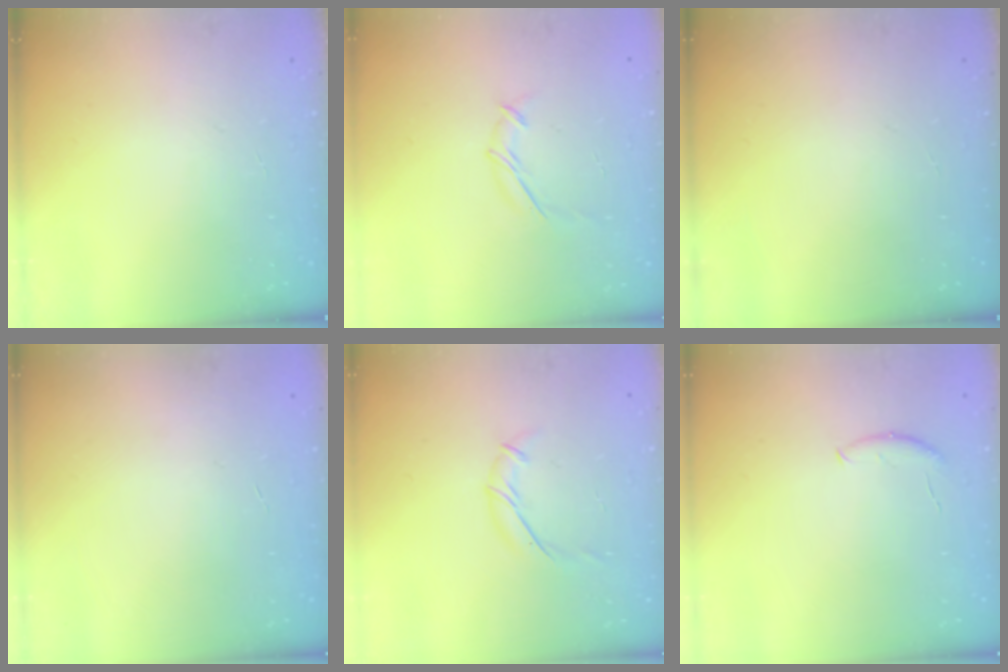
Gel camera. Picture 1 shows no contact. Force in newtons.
{"total": 5.6, "press": 5.6, "slide": 0.2}
{"total": 0.0}
{"total": 0.0}
{"total": 7.7, "press": 7.6, "slide": 0.8}
{"total": 5.3, "press": 5.2, "slide": 0.6}